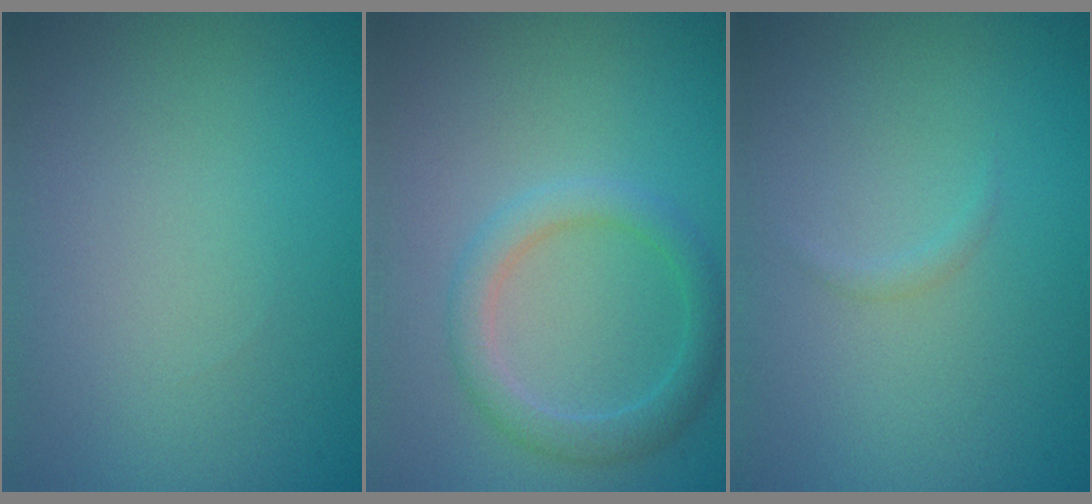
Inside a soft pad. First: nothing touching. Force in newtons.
{"total": 2.5, "press": 2.5, "slide": 0.0}
{"total": 0.6, "press": 0.6, "slide": 0.1}